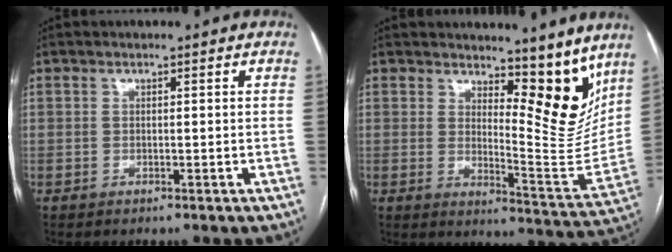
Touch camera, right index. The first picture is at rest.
{"total": 11.5, "force": [8.5, 3.3, 6.9], "torque": [-0.080, -0.037, 0.123]}